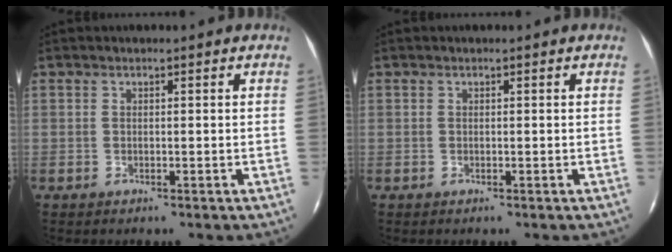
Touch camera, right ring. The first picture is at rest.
{"total": 0.0}